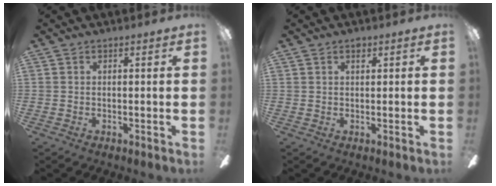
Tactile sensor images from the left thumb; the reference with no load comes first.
{"total": 1.5, "force": [1.1, 0.8, 0.7], "torque": [-0.007, -0.002, 0.018]}